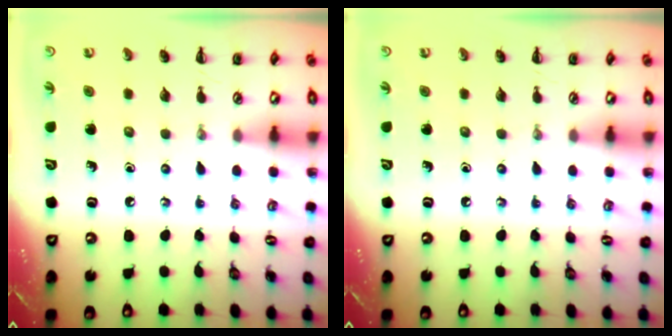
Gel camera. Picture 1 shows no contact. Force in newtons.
{"total": 0.0}